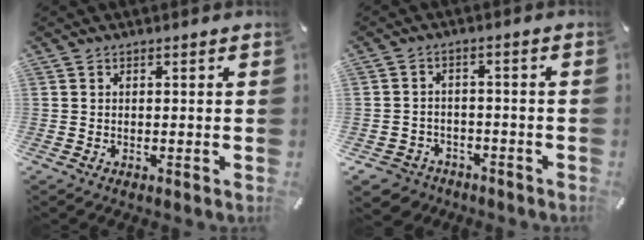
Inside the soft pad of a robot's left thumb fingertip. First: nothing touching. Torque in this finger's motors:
{"motor_torque": [-0.43, 0.45, 0.13, 0.13, 0.02]}